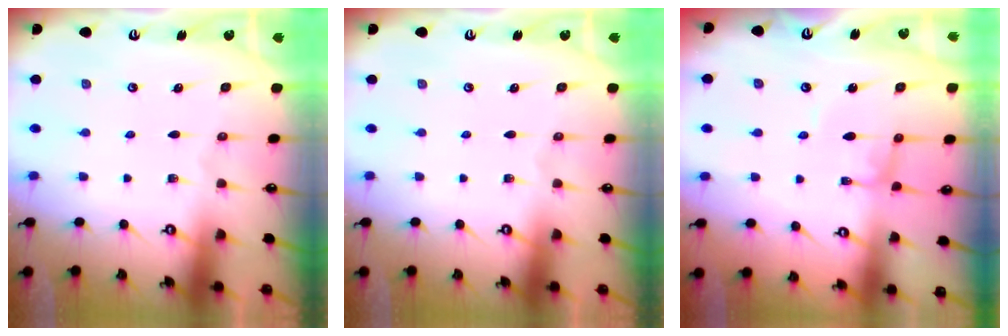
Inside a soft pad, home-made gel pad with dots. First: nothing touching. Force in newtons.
{"total": 0.0}
{"total": 1.5, "press": 1.4, "slide": 0.1}